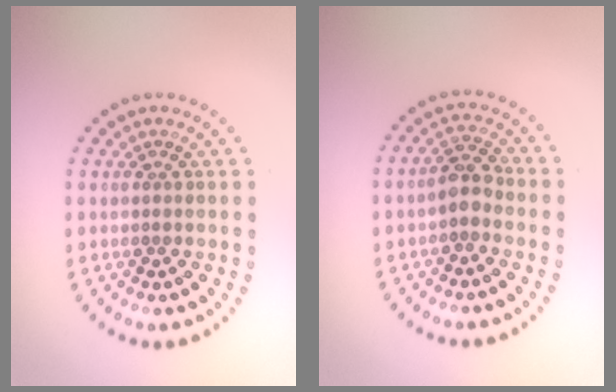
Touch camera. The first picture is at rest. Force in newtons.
{"total": 2.1, "press": 1.9, "slide": 0.8}